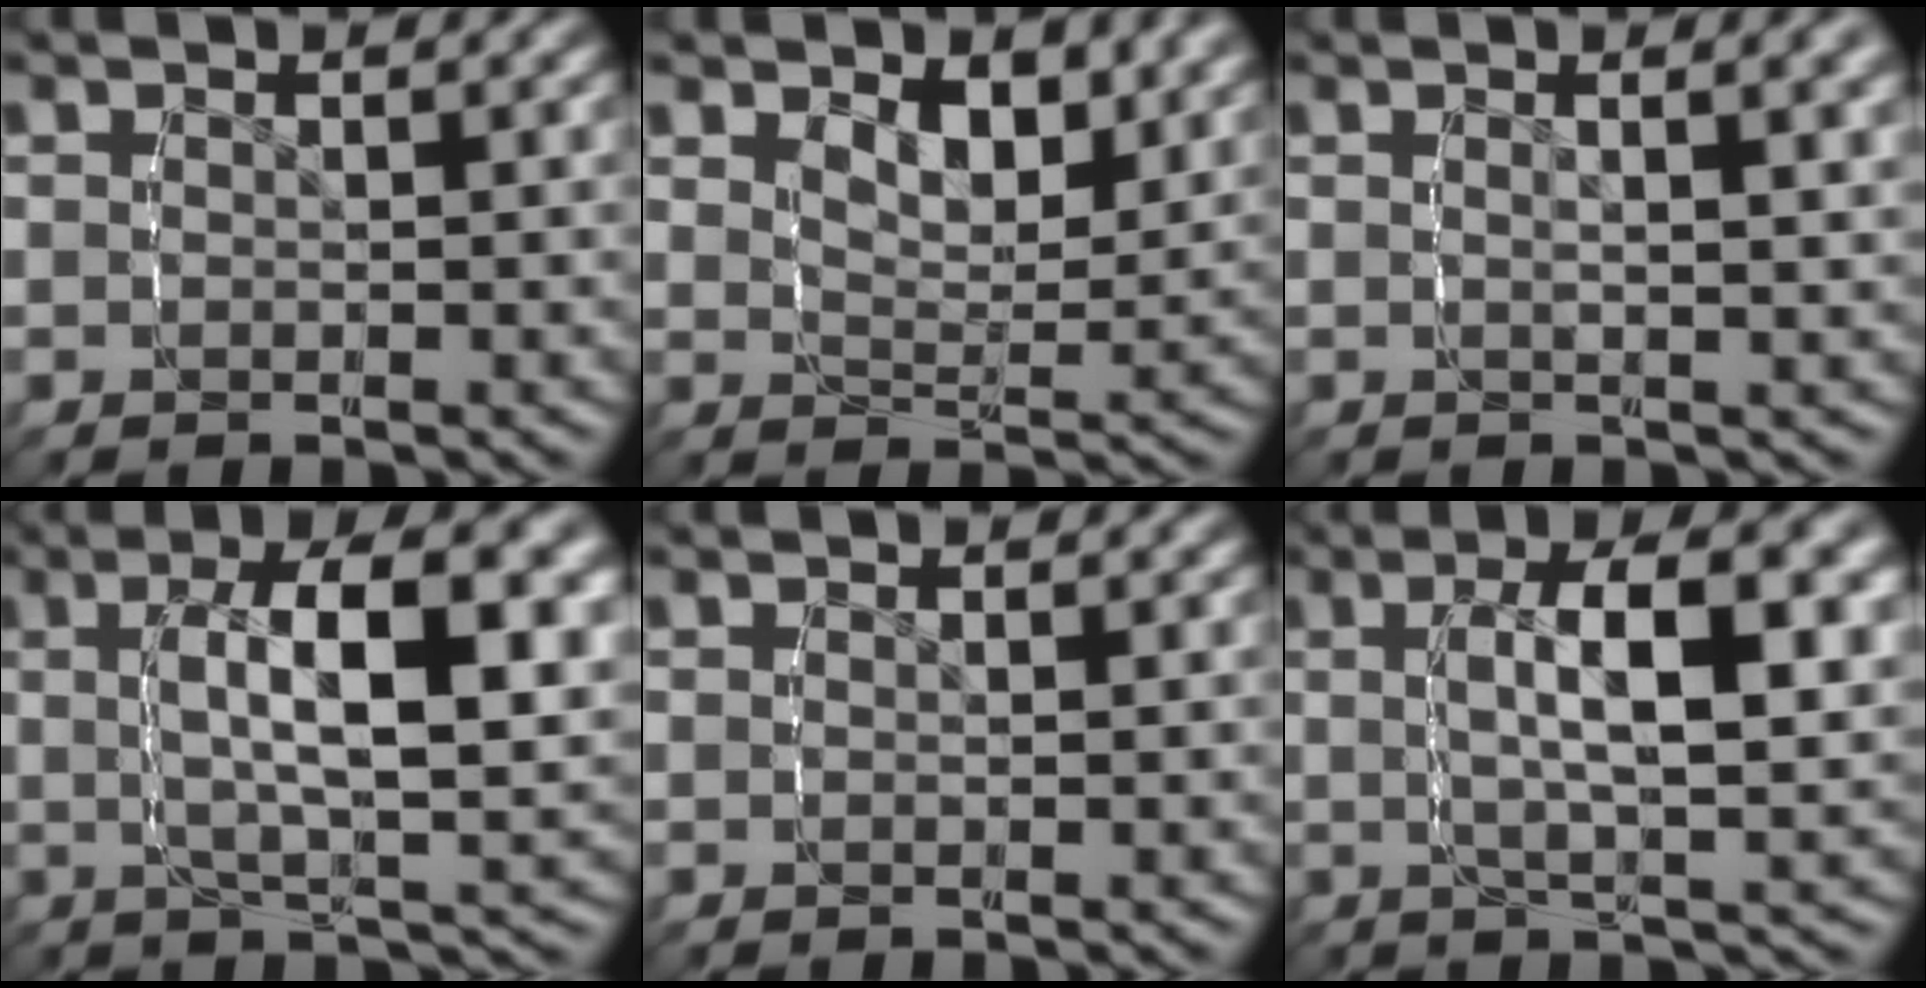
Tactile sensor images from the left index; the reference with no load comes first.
{"total": 4.4, "force": [2.9, 2.0, 2.6], "torque": [-0.041, -0.013, 0.047]}
{"total": 3.2, "force": [1.3, 0.6, 2.8], "torque": [-0.037, 0.007, 0.016]}
{"total": 8.0, "force": [0.8, 2.1, 7.7], "torque": [-0.123, 0.006, 0.011]}
{"total": 0.0}
{"total": 6.7, "force": [0.9, 1.6, 6.5], "torque": [-0.110, 0.005, 0.015]}